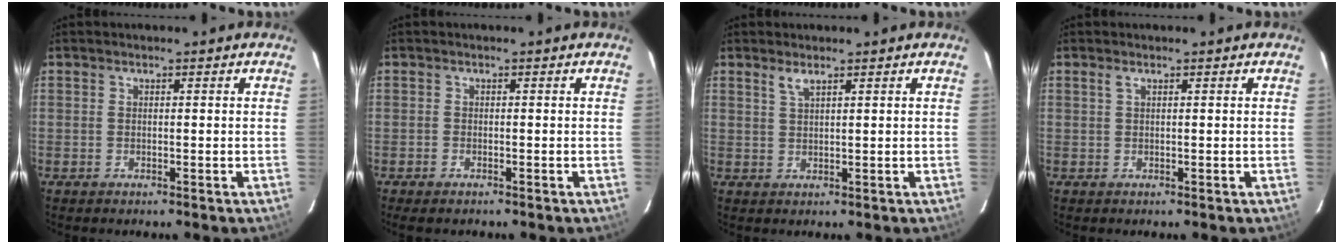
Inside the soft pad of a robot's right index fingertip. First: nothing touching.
{"total": 1.8, "force": [-1.5, 0.7, 0.7], "torque": [-0.022, -0.005, -0.028]}
{"total": 1.8, "force": [1.3, 0.2, 1.2], "torque": [-0.024, 0.002, 0.025]}
{"total": 0.6, "force": [0.3, -0.1, 0.5], "torque": [-0.011, 0.003, 0.005]}